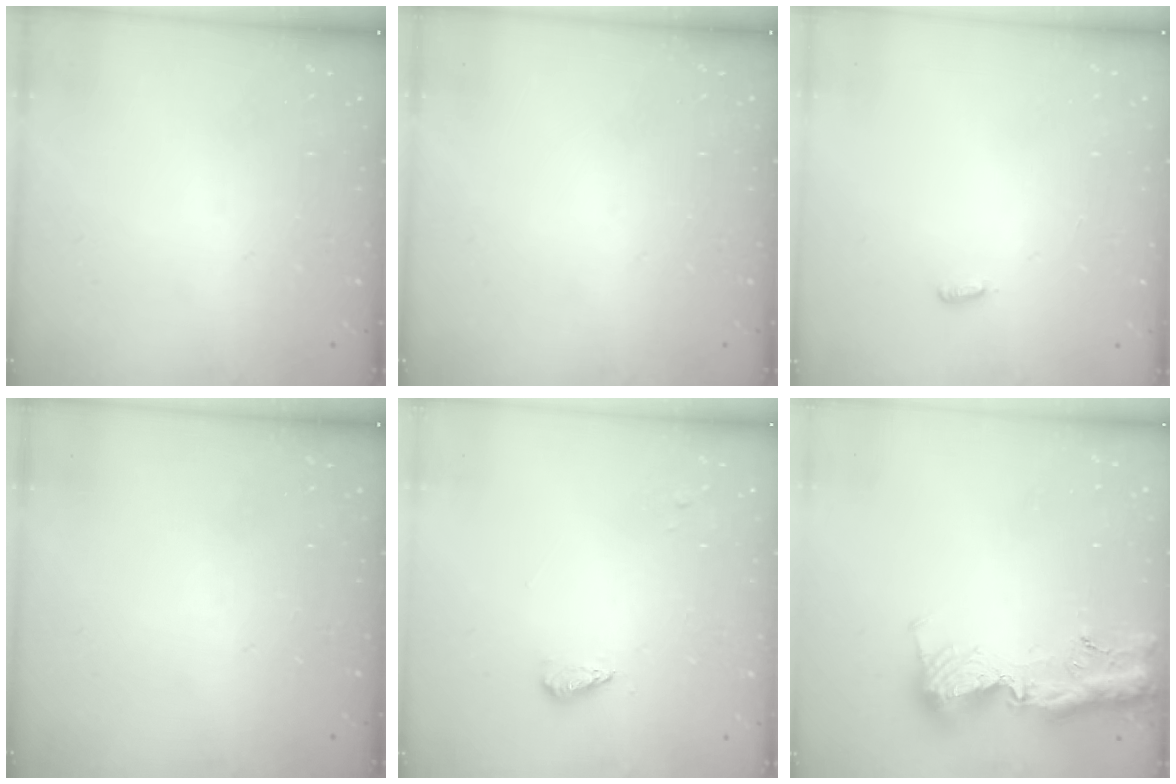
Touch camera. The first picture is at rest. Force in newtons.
{"total": 0.0}
{"total": 2.7, "press": 2.6, "slide": 0.9}
{"total": 0.0}
{"total": 3.9, "press": 3.8, "slide": 0.4}
{"total": 15.7, "press": 15.6, "slide": 1.6}